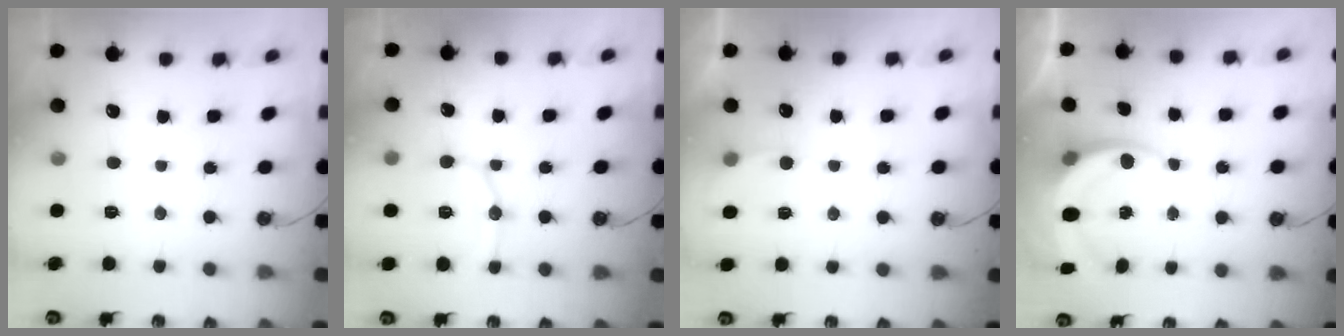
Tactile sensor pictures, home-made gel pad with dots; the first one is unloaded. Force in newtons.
{"total": 11.8, "press": 11.4, "slide": 3.1}
{"total": 3.6, "press": 3.6, "slide": 0.3}
{"total": 7.0, "press": 6.9, "slide": 1.4}